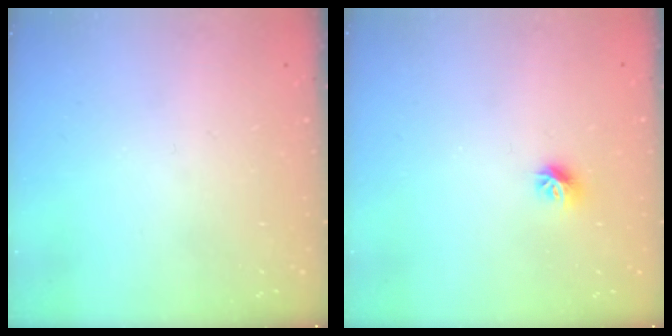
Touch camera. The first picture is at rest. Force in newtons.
{"total": 7.4, "press": 7.4, "slide": 0.7}